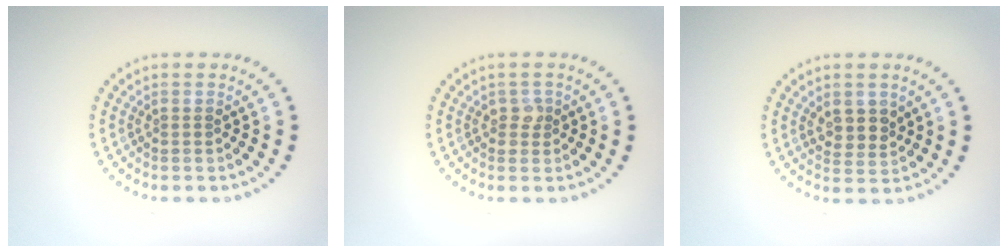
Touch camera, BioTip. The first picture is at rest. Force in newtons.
{"total": 1.2, "press": 1.1, "slide": 0.4}
{"total": 2.4, "press": 2.2, "slide": 1.0}